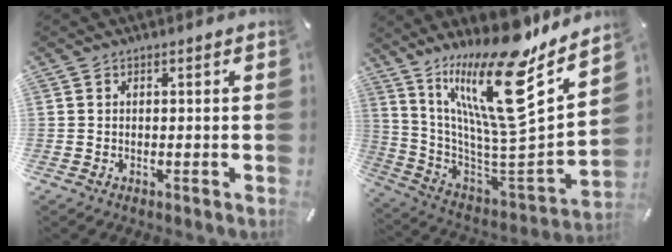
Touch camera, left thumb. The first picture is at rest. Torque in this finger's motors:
{"motor_torque": [2.47, -0.02, 1.36, -1.41, 0.78]}